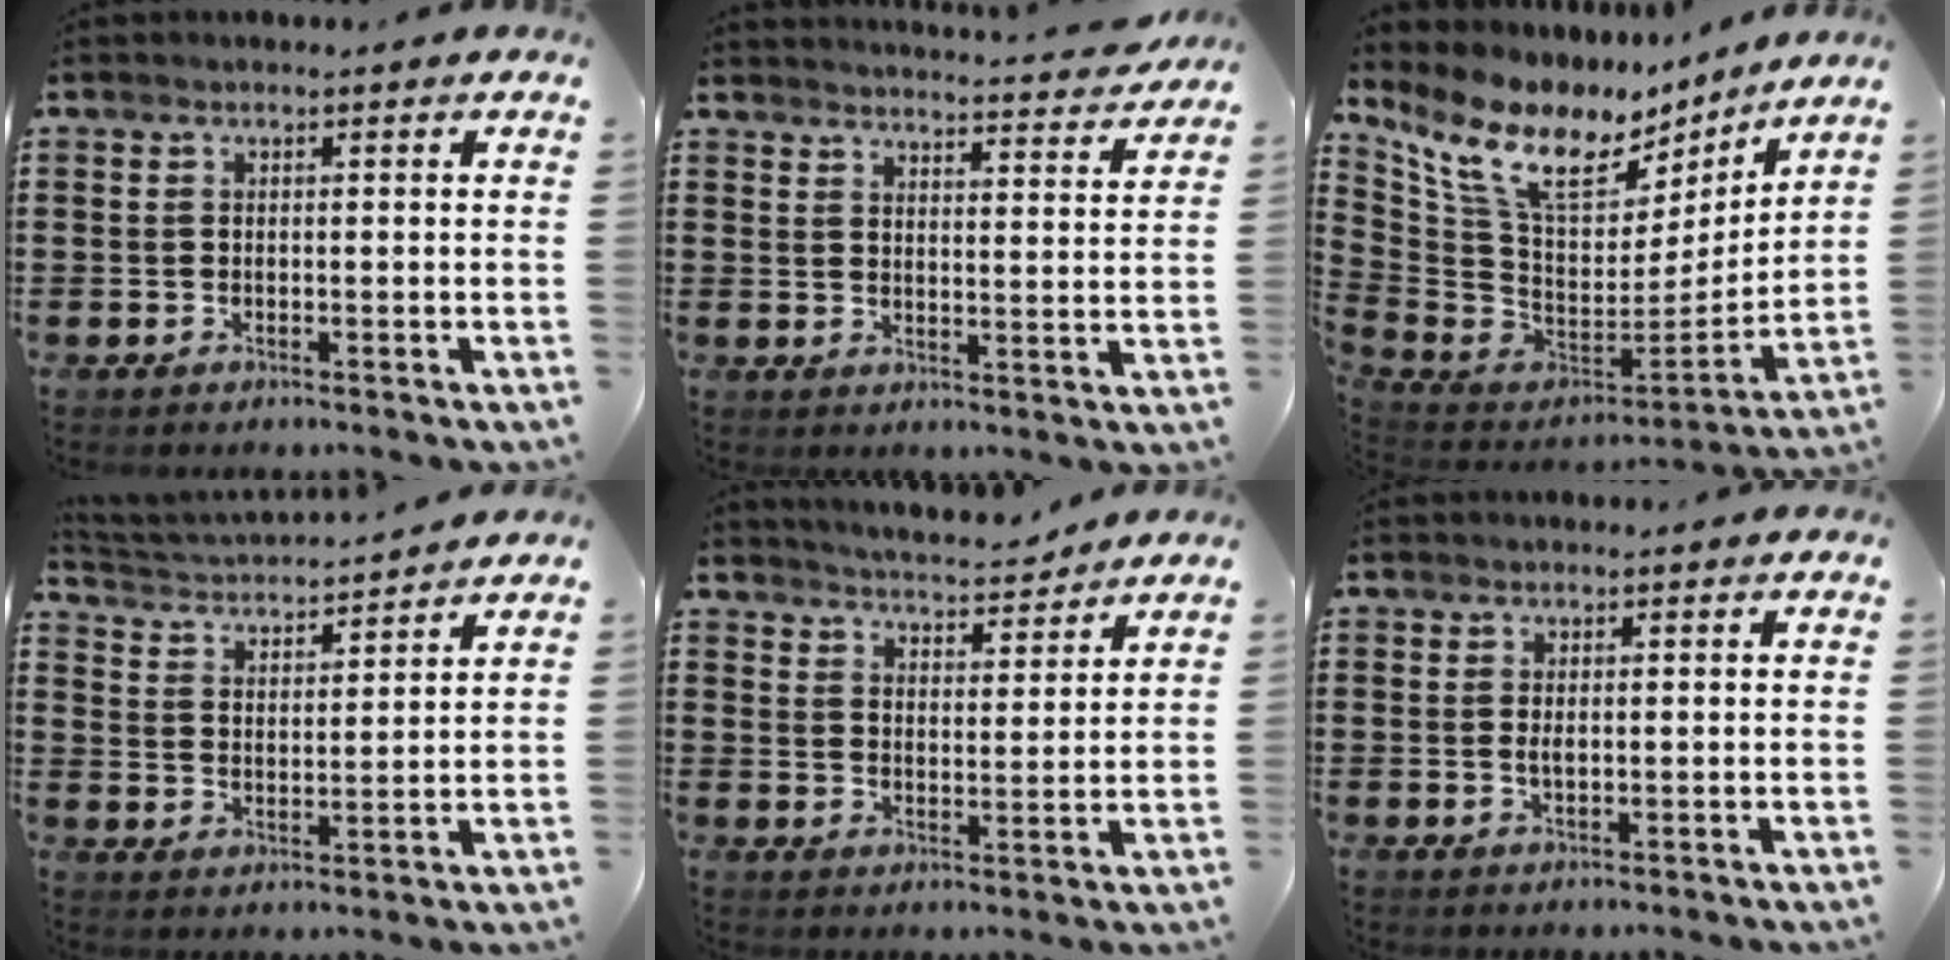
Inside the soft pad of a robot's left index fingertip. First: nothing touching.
{"total": 3.7, "force": [3.7, -0.5, 0.6], "torque": [-0.020, -0.031, 0.060]}
{"total": 13.6, "force": [7.7, 6.6, 9.1], "torque": [-0.207, -0.041, 0.135]}
{"total": 3.1, "force": [3.1, 0.0, 0.1], "torque": [-0.023, -0.025, 0.048]}
{"total": 4.3, "force": [4.2, -0.1, 0.6], "torque": [-0.029, -0.025, 0.073]}
{"total": 1.3, "force": [0.0, 0.5, 1.2], "torque": [-0.023, 0.002, -0.002]}